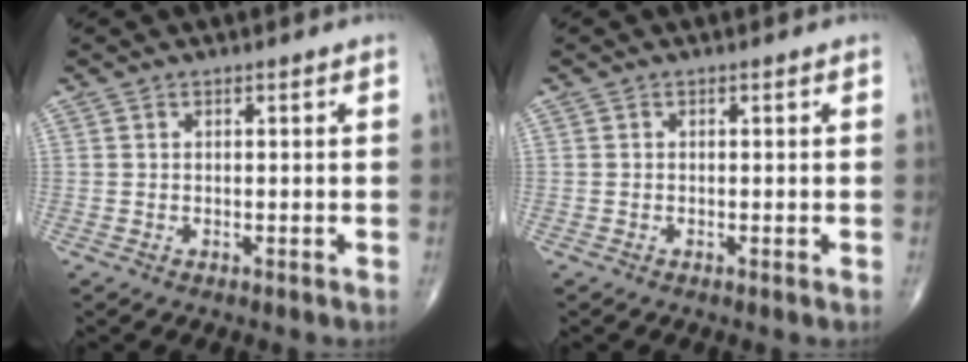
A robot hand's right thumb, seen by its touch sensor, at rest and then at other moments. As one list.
[{"total": 0.0}]